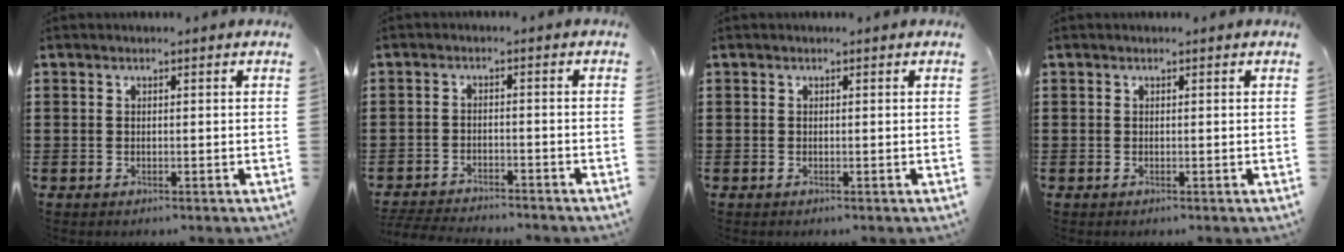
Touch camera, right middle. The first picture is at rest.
{"total": 3.6, "force": [-3.6, 0.3, 0.4], "torque": [-0.016, -0.003, -0.077]}
{"total": 0.0}
{"total": 0.0}